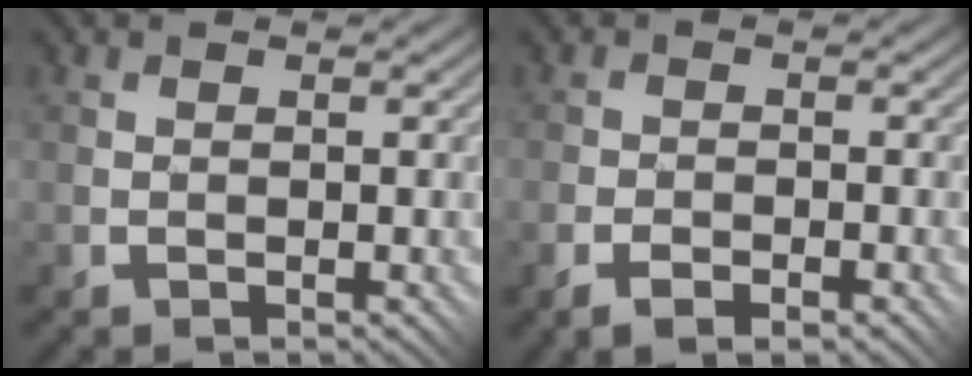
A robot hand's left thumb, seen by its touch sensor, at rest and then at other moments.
{"total": 3.2, "force": [-2.0, 1.5, 2.0], "torque": [-0.035, -0.007, -0.039]}